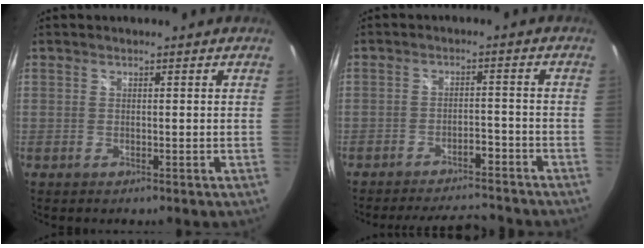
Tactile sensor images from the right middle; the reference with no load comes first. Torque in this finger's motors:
{"motor_torque": [0.17, -0.28, 0.03, 0.02]}